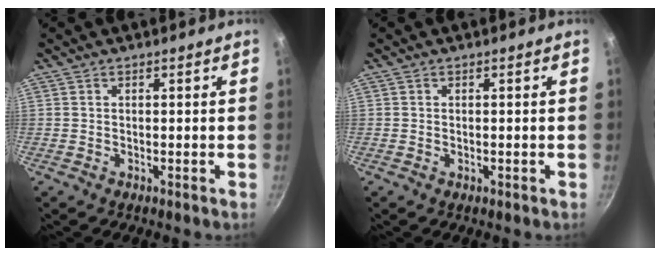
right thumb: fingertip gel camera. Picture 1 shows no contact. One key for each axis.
{"total": 0.5, "fx": -0.2, "fy": 0.3, "fz": 0.4, "tx": -0.005, "ty": 0.002, "tz": -0.003}